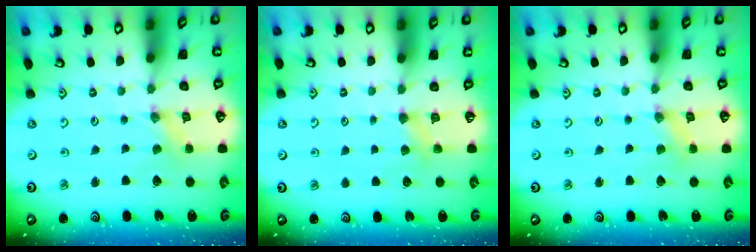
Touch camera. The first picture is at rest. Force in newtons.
{"total": 3.8, "press": 3.8, "slide": 0.6}
{"total": 0.9, "press": 0.9, "slide": 0.3}